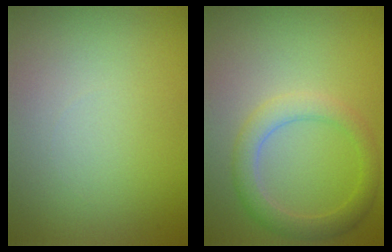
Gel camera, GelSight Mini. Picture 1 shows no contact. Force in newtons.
{"total": 3.0, "press": 3.0, "slide": 0.1}